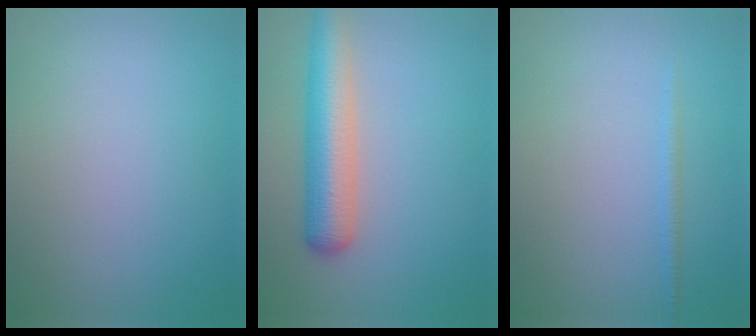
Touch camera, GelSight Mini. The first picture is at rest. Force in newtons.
{"total": 5.6, "press": 5.6, "slide": 0.2}
{"total": 0.8, "press": 0.8, "slide": 0.1}